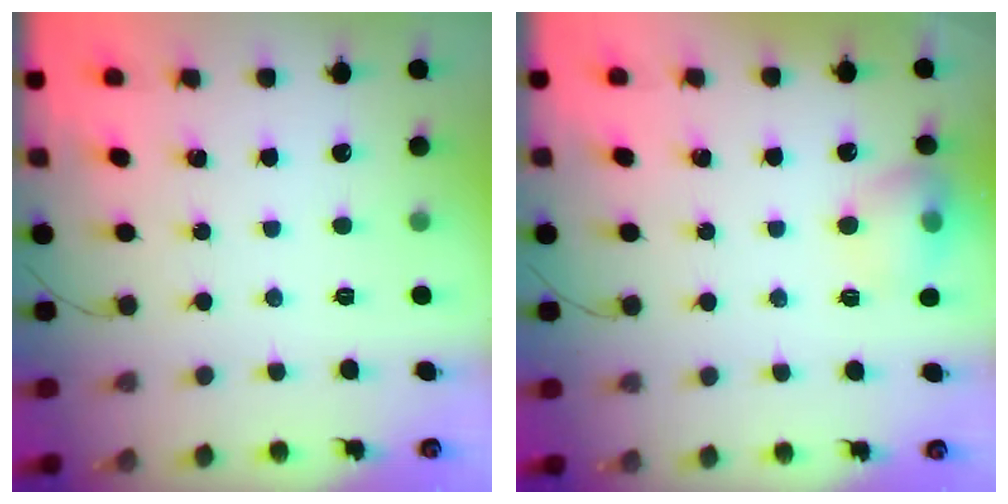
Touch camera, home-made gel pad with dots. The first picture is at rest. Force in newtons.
{"total": 10.9, "press": 10.8, "slide": 1.5}